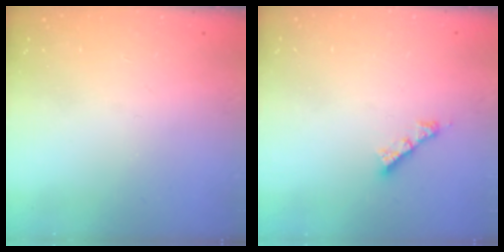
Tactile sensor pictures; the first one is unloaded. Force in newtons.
{"total": 3.3, "press": 3.3, "slide": 0.2}